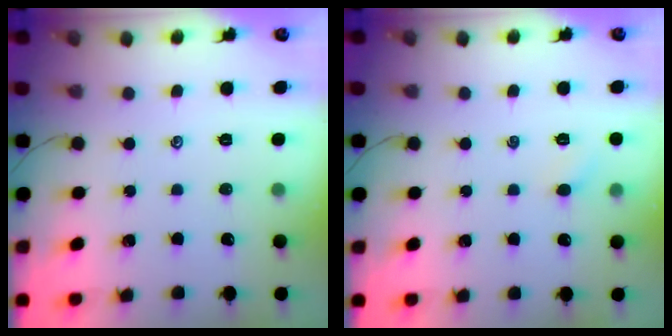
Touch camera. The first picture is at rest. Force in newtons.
{"total": 2.4, "press": 2.3, "slide": 0.7}